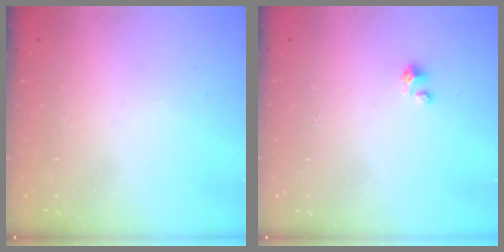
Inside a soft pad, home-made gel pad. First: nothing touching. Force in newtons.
{"total": 1.8, "press": 1.8, "slide": 0.2}